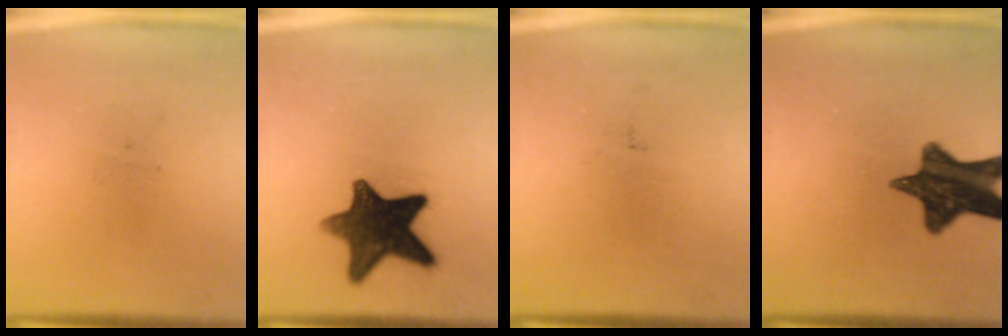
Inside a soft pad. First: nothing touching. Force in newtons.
{"total": 13.4}
{"total": 0.0}
{"total": 13.1}